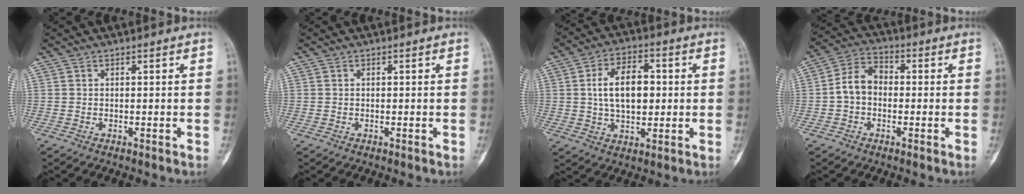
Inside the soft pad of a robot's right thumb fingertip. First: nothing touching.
{"total": 0.0}
{"total": 11.5, "force": [1.2, 6.8, 9.1], "torque": [-0.140, 0.007, 0.021]}
{"total": 7.2, "force": [-0.8, 5.4, 4.7], "torque": [-0.074, 0.028, -0.030]}